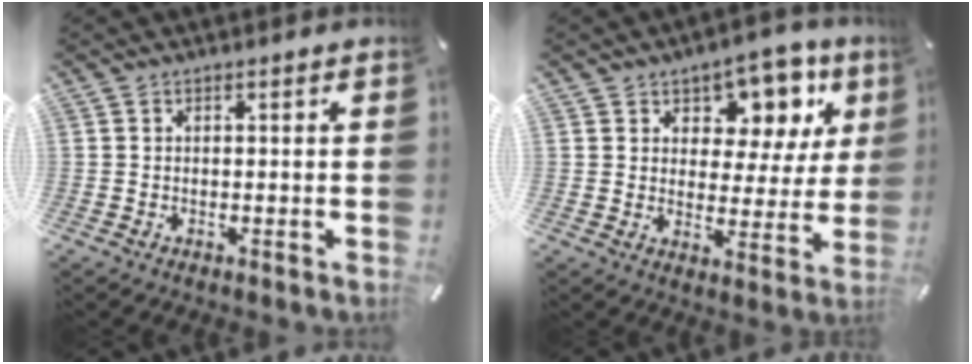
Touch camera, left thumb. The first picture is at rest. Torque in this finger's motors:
{"motor_torque": [0.79, -0.25, 0.33, 0.31, 0.03]}